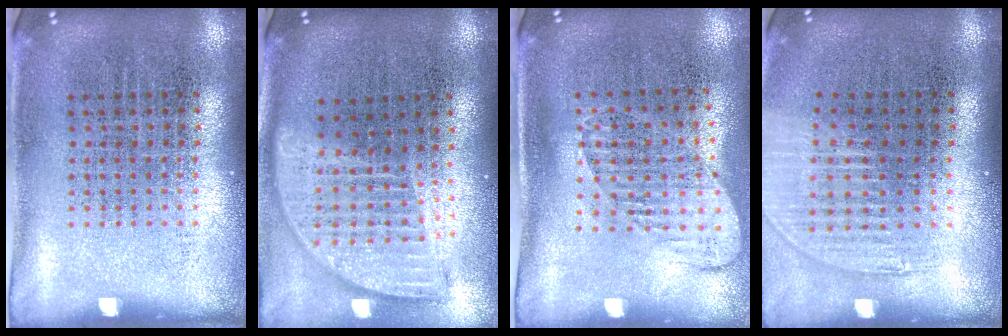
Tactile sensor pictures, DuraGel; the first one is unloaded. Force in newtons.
{"total": 1.9, "press": 1.5, "slide": 1.1}
{"total": 1.4, "press": 1.1, "slide": 0.8}
{"total": 1.1, "press": 1.1, "slide": 0.4}